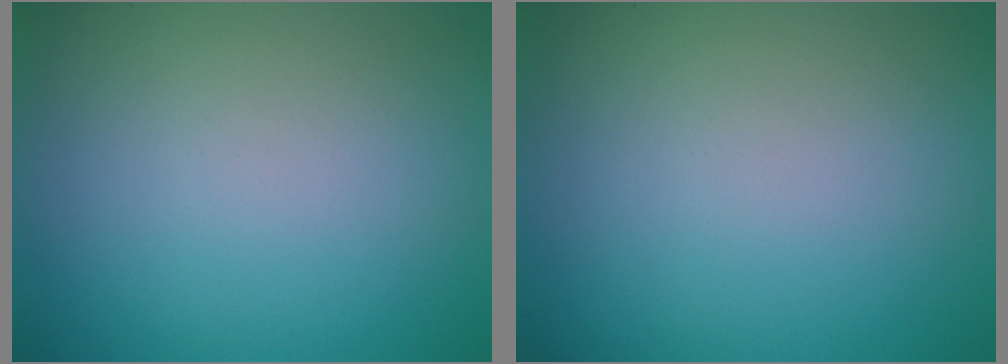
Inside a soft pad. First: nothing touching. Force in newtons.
{"total": 0.0}